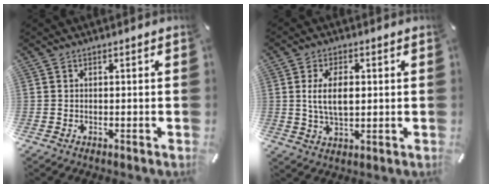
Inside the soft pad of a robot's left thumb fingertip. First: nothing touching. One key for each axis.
{"total": 8.0, "fx": 0.9, "fy": 4.1, "fz": 6.8, "tx": -0.130, "ty": 0.001, "tz": 0.008}